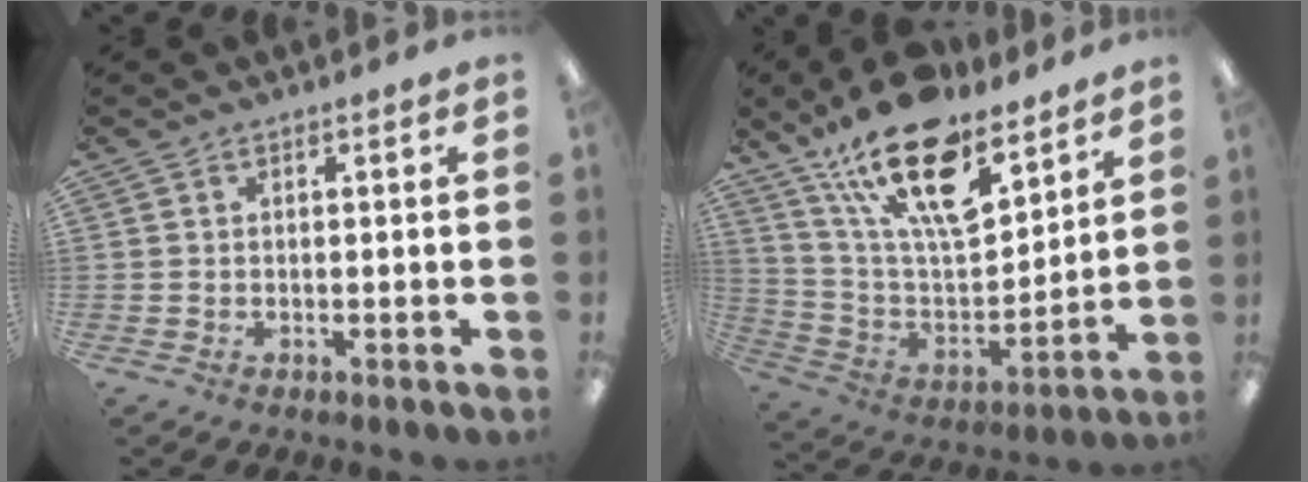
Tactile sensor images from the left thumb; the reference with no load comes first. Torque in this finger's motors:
{"motor_torque": [1.21, 1.30, 1.44, -1.33, 0.35]}